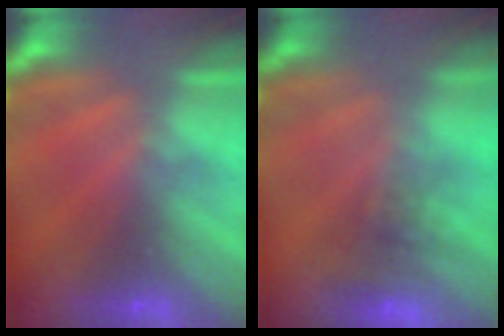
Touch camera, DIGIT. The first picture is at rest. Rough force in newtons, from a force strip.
{"total": 4.5}